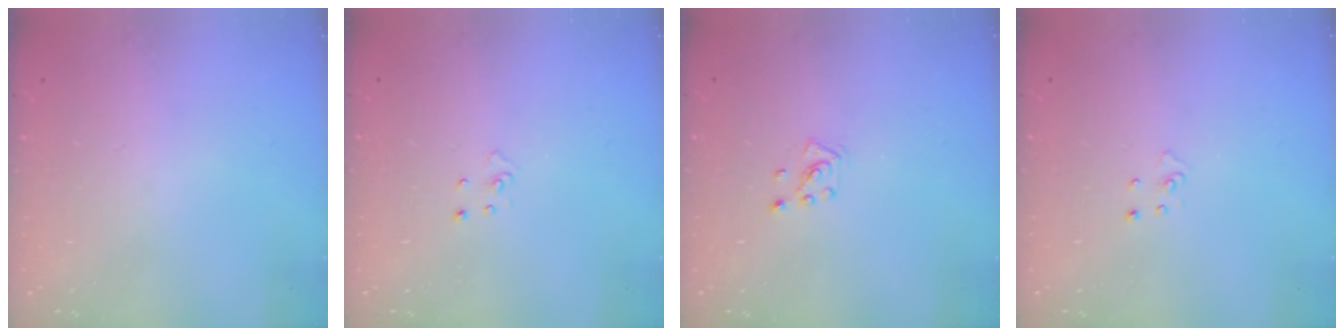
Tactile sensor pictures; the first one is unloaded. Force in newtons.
{"total": 3.0, "press": 2.9, "slide": 0.3}
{"total": 2.1, "press": 2.0, "slide": 0.3}
{"total": 3.0, "press": 2.9, "slide": 0.3}